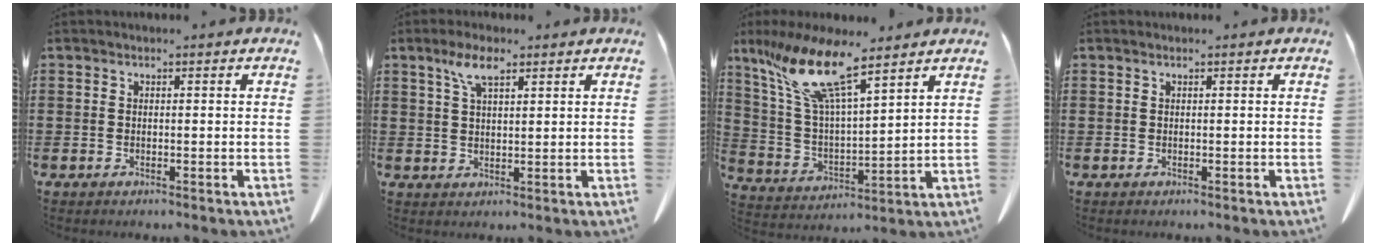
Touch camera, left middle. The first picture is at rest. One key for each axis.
{"total": 5.0, "fx": 2.9, "fy": 1.5, "fz": 3.8, "tx": -0.084, "ty": 0.008, "tz": 0.051}
{"total": 12.8, "fx": 9.0, "fy": 2.6, "fz": 8.8, "tx": -0.217, "ty": -0.037, "tz": 0.149}
{"total": 0.0}